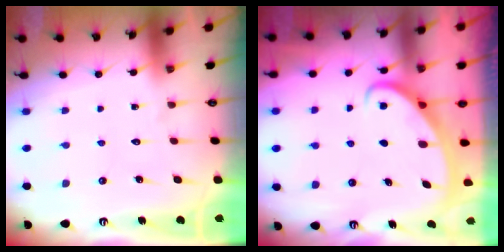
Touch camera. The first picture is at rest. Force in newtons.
{"total": 2.9, "press": 2.8, "slide": 0.3}